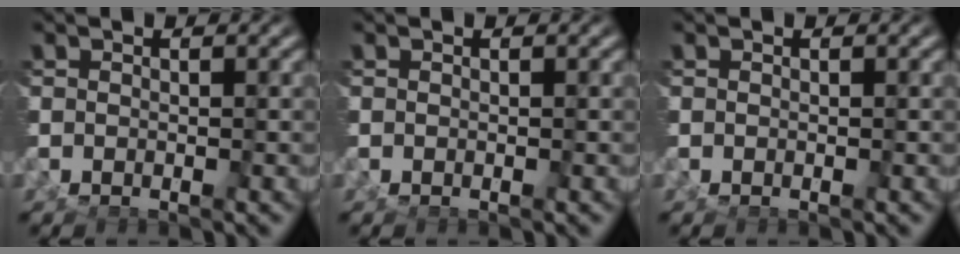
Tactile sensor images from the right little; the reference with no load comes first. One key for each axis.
{"total": 0.0}
{"total": 0.0}